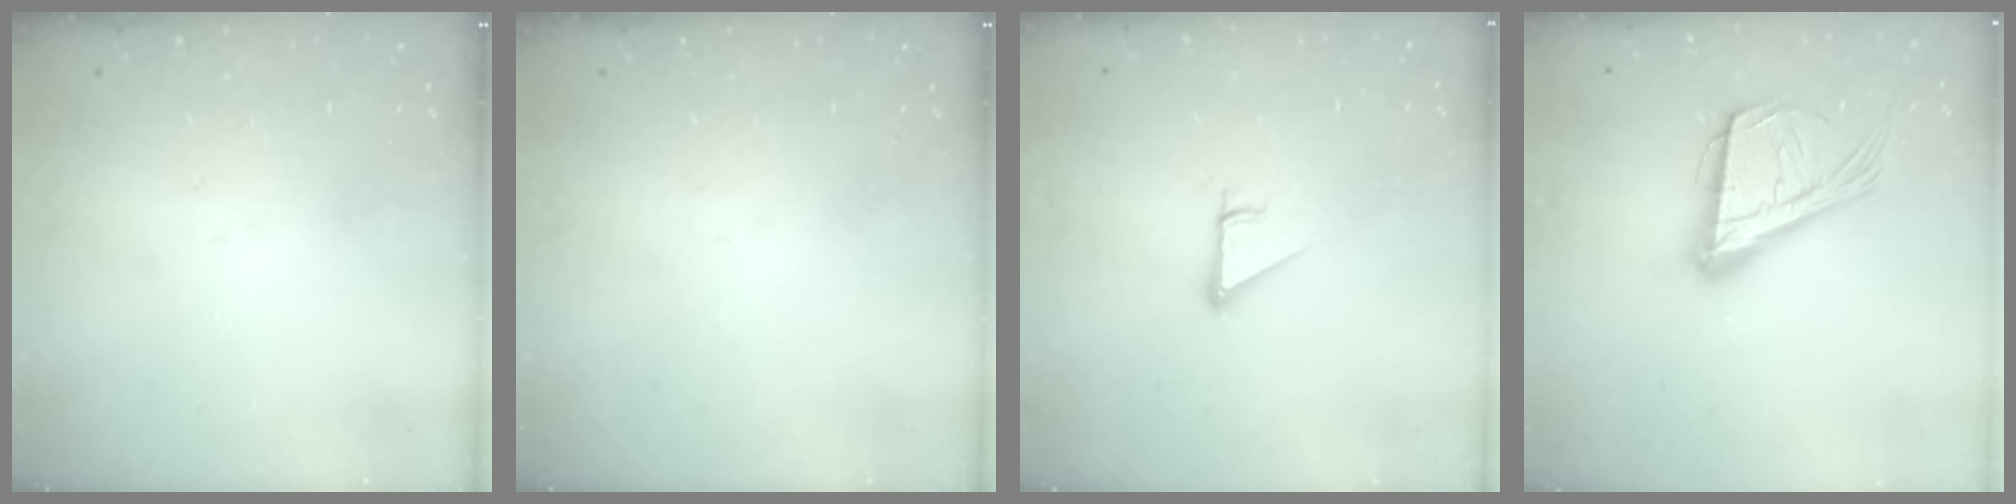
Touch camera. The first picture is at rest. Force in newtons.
{"total": 0.0}
{"total": 3.3, "press": 3.3, "slide": 0.2}
{"total": 20.2, "press": 19.6, "slide": 4.7}